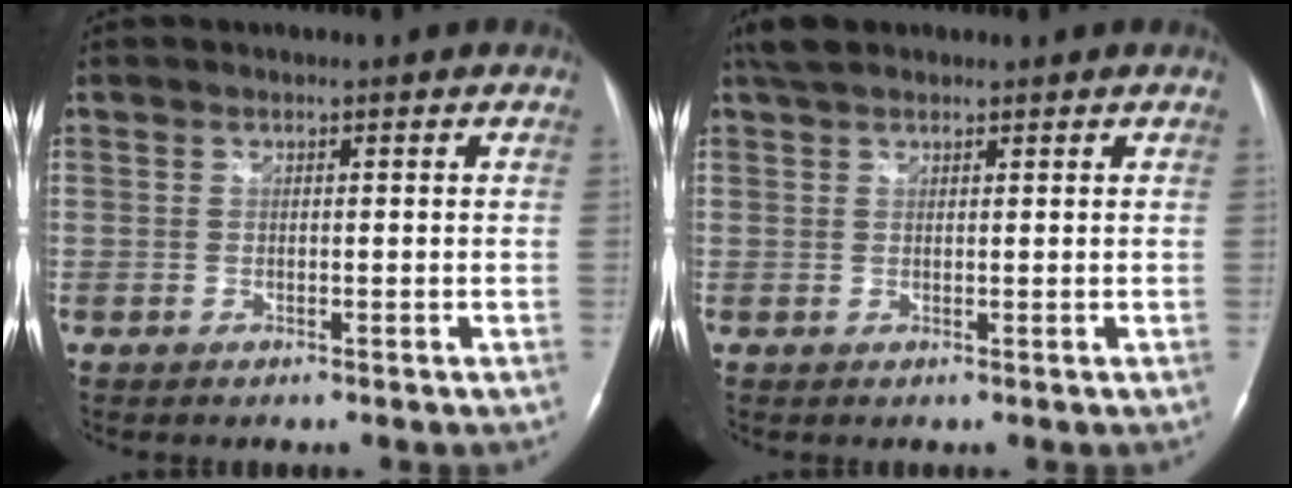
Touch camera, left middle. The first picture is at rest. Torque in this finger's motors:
{"motor_torque": [0.40, -0.27, -0.06, 0.04]}